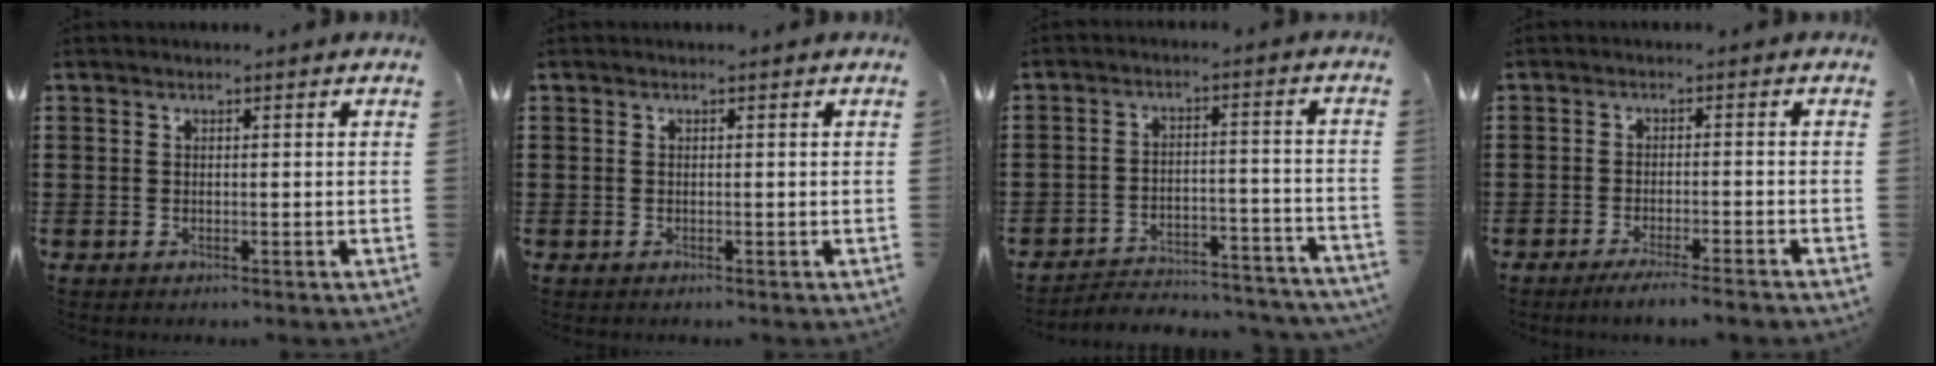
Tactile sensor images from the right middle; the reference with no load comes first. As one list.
[{"total": 0.0}, {"total": 4.2, "force": [-4.0, 0.7, 0.9], "torque": [-0.021, 0.003, -0.086]}, {"total": 2.7, "force": [-2.3, -0.3, 1.4], "torque": [-0.021, -0.001, -0.043]}]